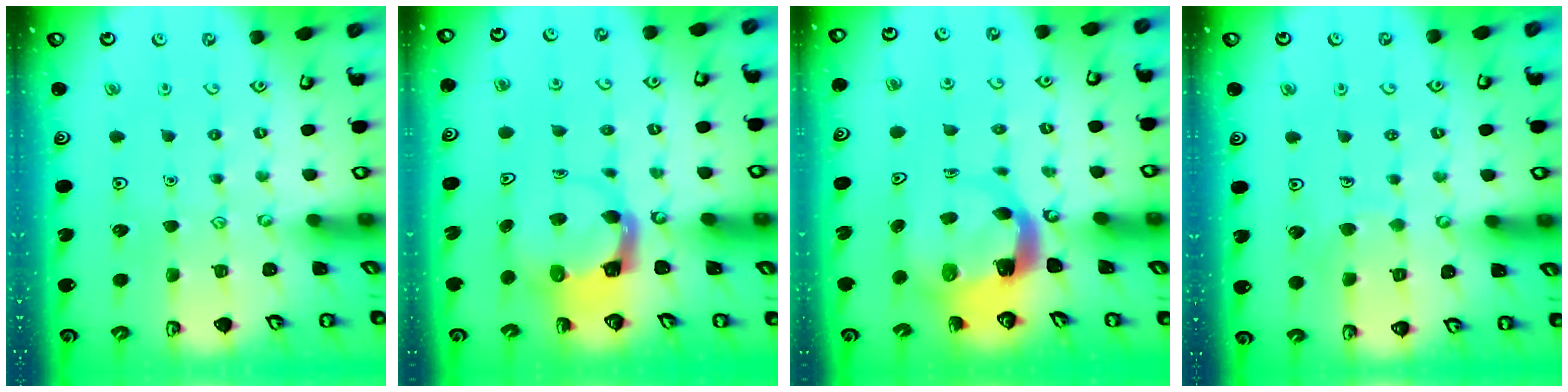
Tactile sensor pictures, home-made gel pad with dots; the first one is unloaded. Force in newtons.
{"total": 3.7, "press": 3.6, "slide": 0.6}
{"total": 5.2, "press": 5.1, "slide": 0.6}
{"total": 4.8, "press": 4.8, "slide": 0.4}